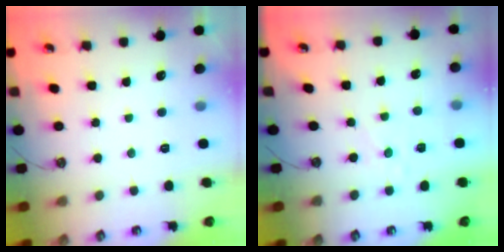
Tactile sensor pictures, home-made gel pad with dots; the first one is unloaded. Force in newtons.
{"total": 1.9, "press": 1.9, "slide": 0.5}